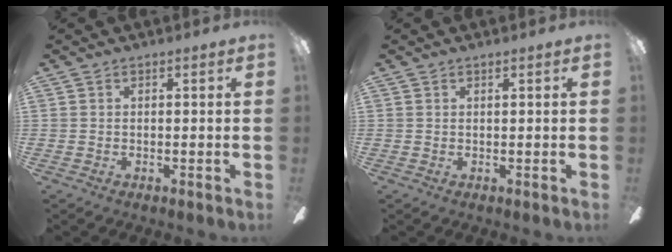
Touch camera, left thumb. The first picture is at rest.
{"total": 0.6, "force": [0.4, 0.1, 0.4], "torque": [-0.008, 0.000, 0.008]}